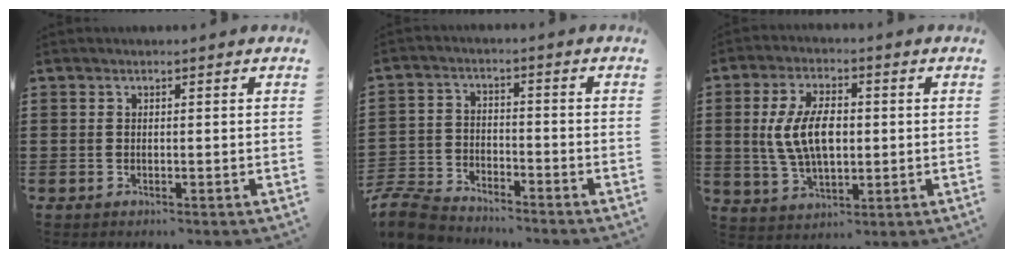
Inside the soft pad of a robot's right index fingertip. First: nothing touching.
{"total": 6.4, "force": [-6.1, 1.5, 1.1], "torque": [-0.048, 0.006, -0.129]}
{"total": 8.9, "force": [0.4, 4.7, 7.6], "torque": [-0.157, 0.005, 0.001]}